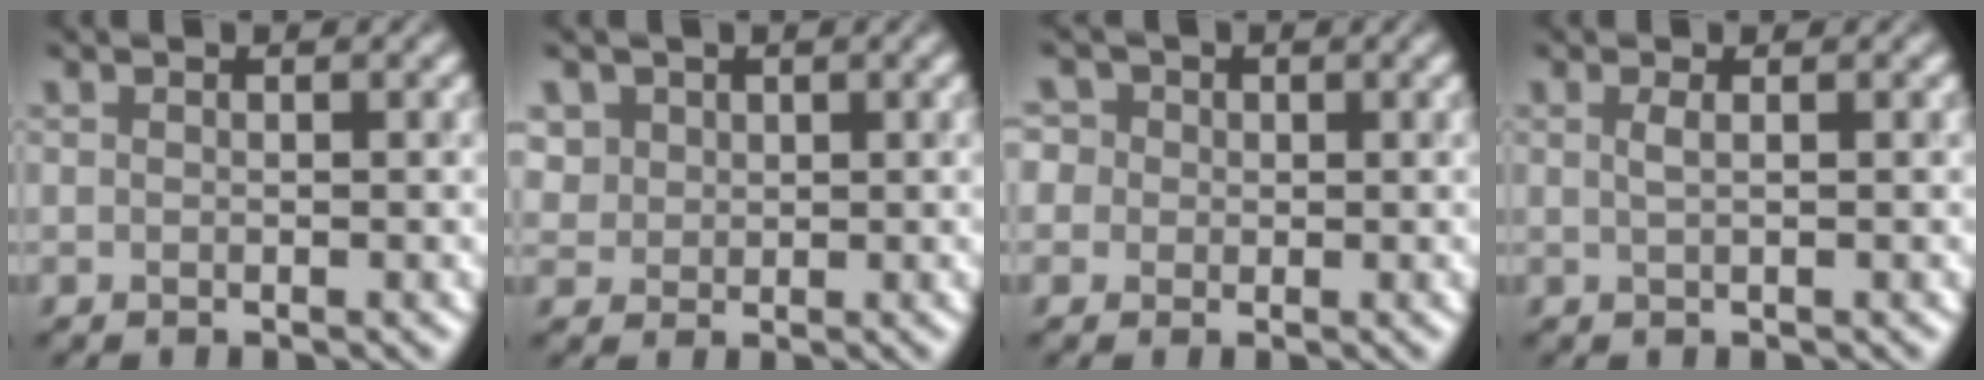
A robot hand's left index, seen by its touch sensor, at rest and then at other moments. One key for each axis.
{"total": 1.1, "fx": 0.5, "fy": 0.7, "fz": -0.7, "tx": -0.012, "ty": -0.001, "tz": 0.043}
{"total": 1.7, "fx": 0.4, "fy": 1.6, "fz": -0.2, "tx": -0.003, "ty": 0.018, "tz": 0.011}
{"total": 0.6, "fx": 0.2, "fy": 0.2, "fz": 0.6, "tx": -0.012, "ty": 0.002, "tz": 0.000}